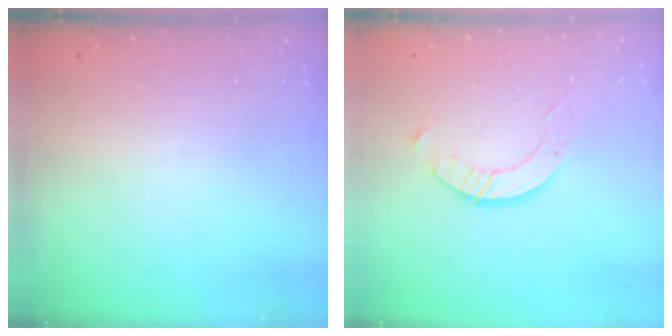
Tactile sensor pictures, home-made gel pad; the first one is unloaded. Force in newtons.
{"total": 1.6, "press": 1.6, "slide": 0.2}